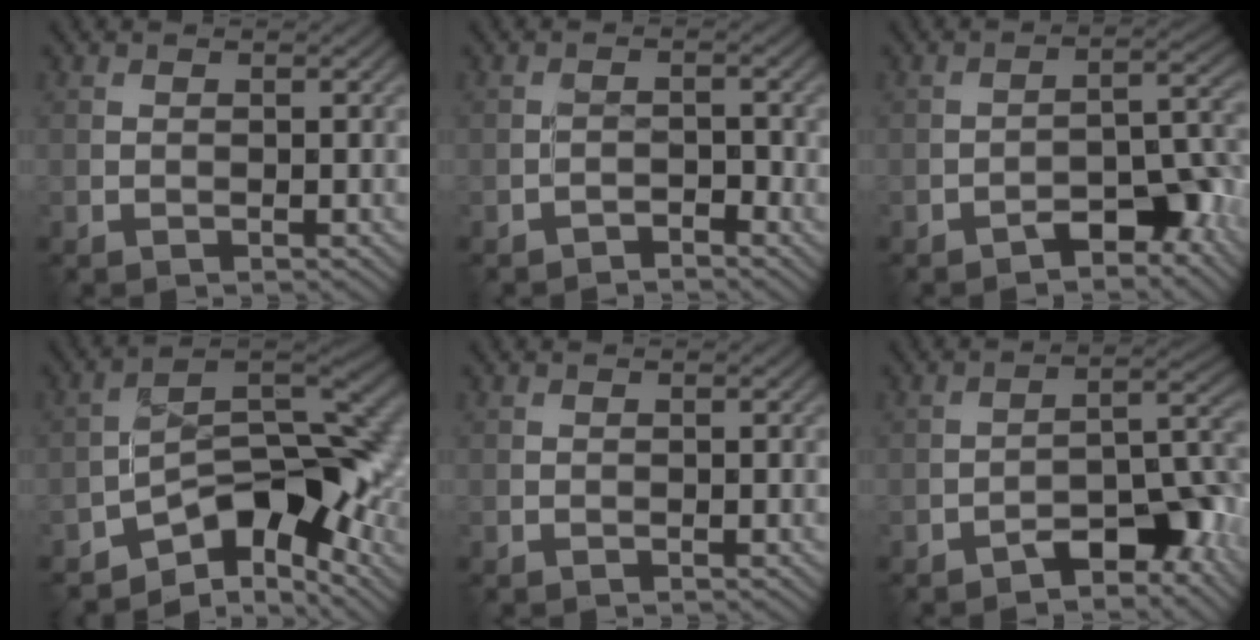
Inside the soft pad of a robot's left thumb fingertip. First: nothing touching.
{"total": 1.6, "force": [-1.4, 0.5, 0.5], "torque": [-0.006, 0.005, -0.030]}
{"total": 5.9, "force": [-3.7, 1.9, 4.1], "torque": [-0.055, 0.017, -0.059]}
{"total": 11.7, "force": [-6.6, 5.2, 8.2], "torque": [-0.110, -0.003, -0.123]}
{"total": 0.0}
{"total": 7.1, "force": [-4.6, 2.3, 4.9], "torque": [-0.065, 0.015, -0.078]}